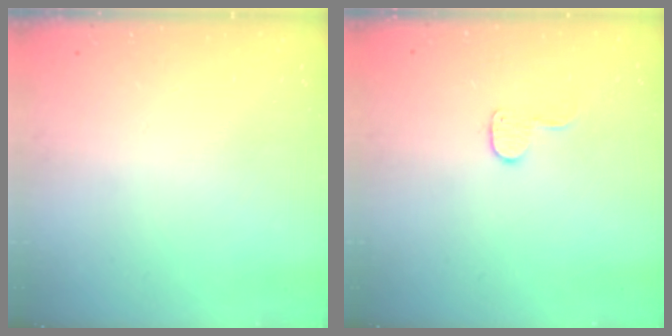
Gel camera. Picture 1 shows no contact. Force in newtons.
{"total": 6.4, "press": 6.4, "slide": 0.4}